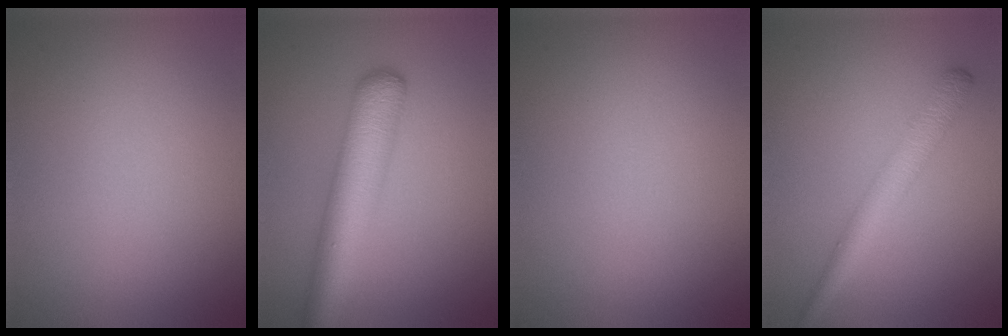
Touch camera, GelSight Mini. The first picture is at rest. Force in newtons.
{"total": 6.3, "press": 6.3, "slide": 0.3}
{"total": 0.0}
{"total": 3.2, "press": 3.2, "slide": 0.2}